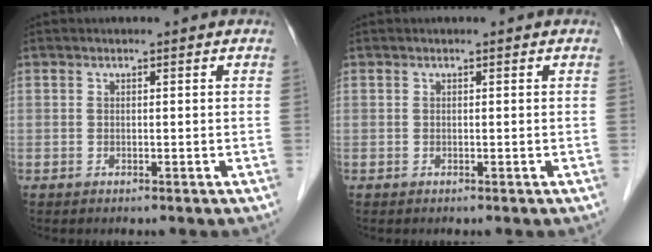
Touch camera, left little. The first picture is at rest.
{"total": 0.0}